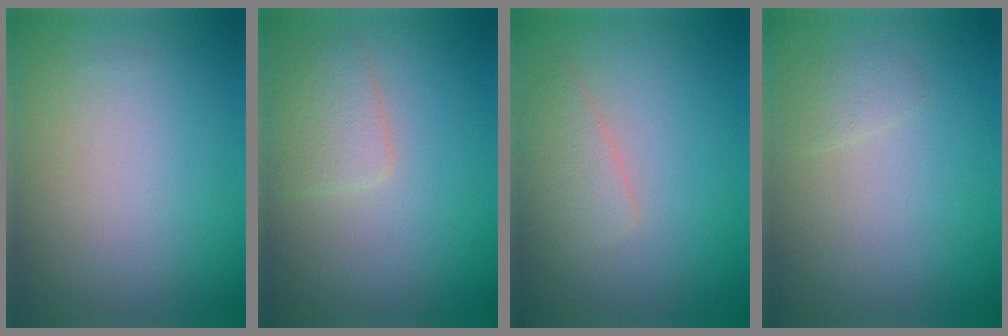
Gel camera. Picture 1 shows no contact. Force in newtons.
{"total": 2.5, "press": 2.5, "slide": 0.1}
{"total": 2.2, "press": 2.2, "slide": 0.0}
{"total": 0.9, "press": 0.9, "slide": 0.0}